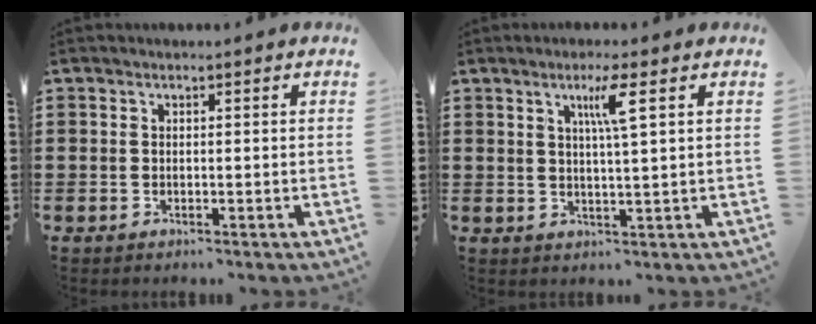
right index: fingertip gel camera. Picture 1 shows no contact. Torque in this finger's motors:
{"motor_torque": [0.56, -0.09, 0.16, 0.08]}